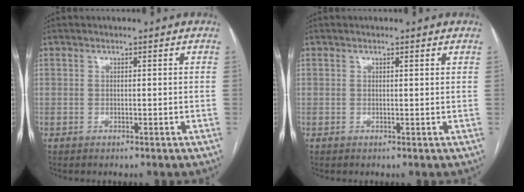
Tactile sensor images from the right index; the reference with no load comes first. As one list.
[{"total": 0.7, "force": [0.6, -0.1, 0.3], "torque": [-0.008, 0.004, 0.007]}]